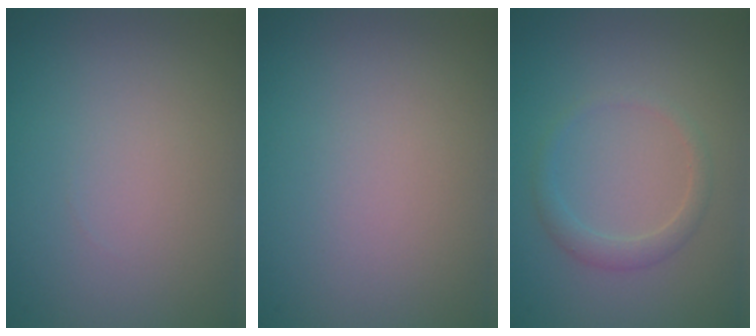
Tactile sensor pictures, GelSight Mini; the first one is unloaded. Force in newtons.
{"total": 0.0}
{"total": 1.7, "press": 1.7, "slide": 0.2}